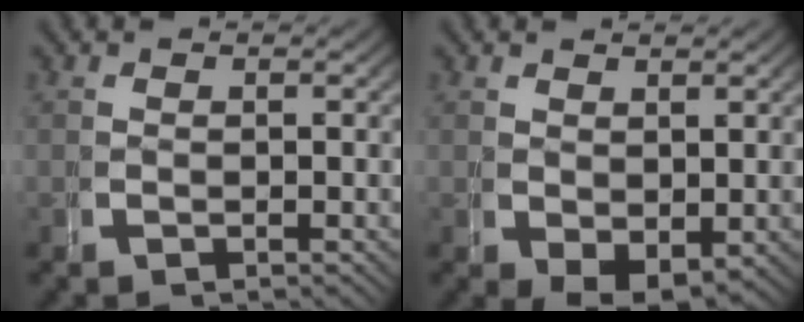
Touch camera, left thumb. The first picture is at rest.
{"total": 3.0, "force": [-0.1, 2.3, 1.9], "torque": [-0.031, -0.024, 0.020]}